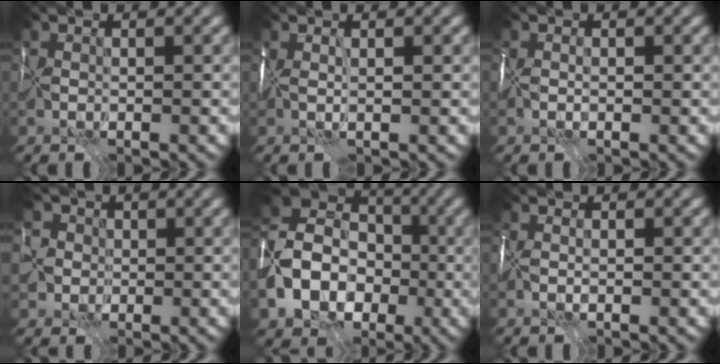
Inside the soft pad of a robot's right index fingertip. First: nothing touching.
{"total": 2.1, "force": [0.6, 0.5, 2.0], "torque": [-0.032, 0.003, 0.009]}
{"total": 1.9, "force": [-0.1, 1.1, 1.5], "torque": [-0.031, -0.002, -0.005]}
{"total": 5.3, "force": [0.4, 5.0, 1.8], "torque": [-0.029, 0.025, -0.014]}
{"total": 11.4, "force": [-3.2, 8.9, 6.3], "torque": [-0.130, -0.012, -0.067]}
{"total": 2.2, "force": [-0.1, 1.3, 1.7], "torque": [-0.035, -0.002, -0.005]}